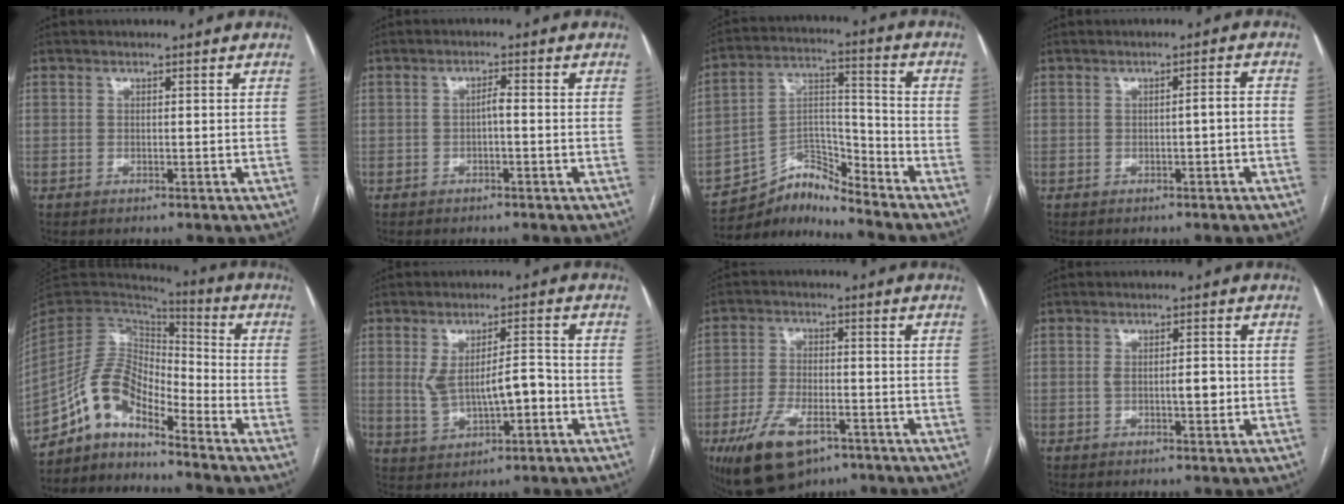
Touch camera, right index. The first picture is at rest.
{"total": 1.5, "force": [-0.4, 0.3, 1.4], "torque": [-0.021, 0.004, -0.008]}
{"total": 8.1, "force": [-8.1, 0.3, -0.3], "torque": [0.001, 0.050, -0.150]}
{"total": 1.8, "force": [-0.5, 0.2, 1.7], "torque": [-0.020, 0.004, -0.008]}
{"total": 10.9, "force": [-8.4, 3.6, 6.0], "torque": [-0.117, 0.035, -0.160]}
{"total": 8.1, "force": [-0.8, 3.1, 7.5], "torque": [-0.137, 0.017, 0.000]}
{"total": 11.1, "force": [-6.5, 5.0, 7.6], "torque": [-0.148, -0.007, -0.105]}
{"total": 3.4, "force": [-0.4, 1.0, 3.2], "torque": [-0.057, 0.002, -0.003]}